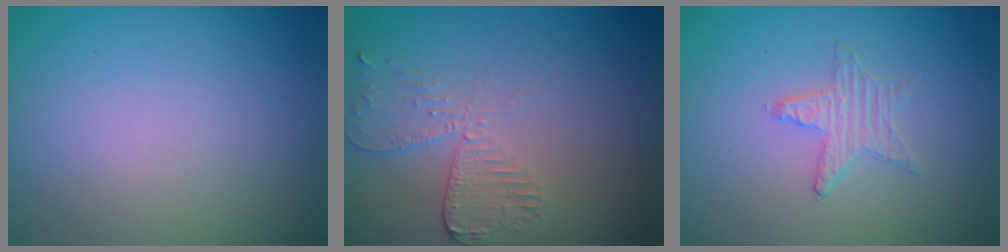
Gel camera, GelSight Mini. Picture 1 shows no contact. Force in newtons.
{"total": 2.9, "press": 2.6, "slide": 1.3}
{"total": 0.9, "press": 0.9, "slide": 0.2}